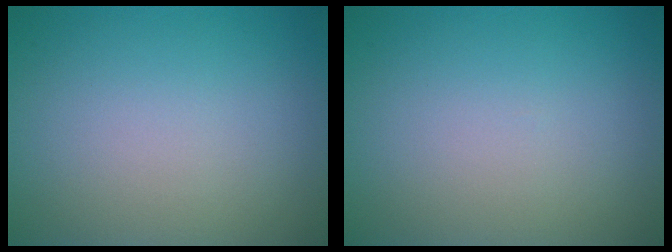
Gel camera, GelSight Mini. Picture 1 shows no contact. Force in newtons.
{"total": 0.0}